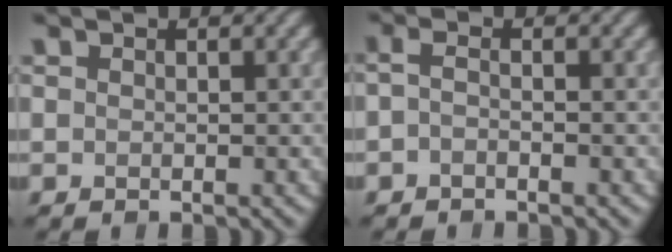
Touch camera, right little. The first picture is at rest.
{"total": 1.2, "force": [-0.7, 0.3, 0.9], "torque": [-0.023, -0.006, -0.016]}